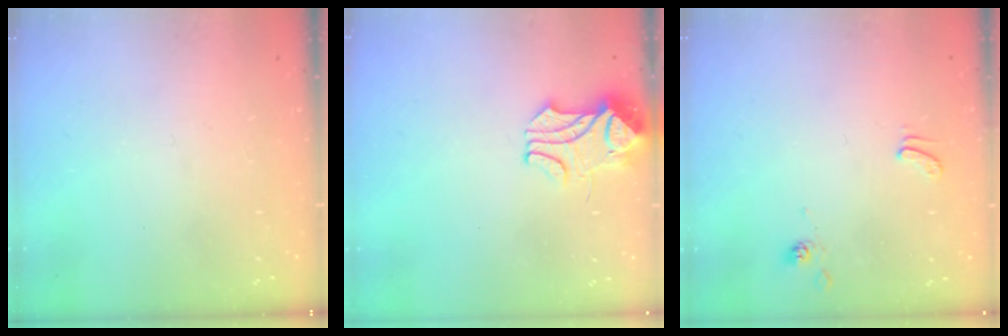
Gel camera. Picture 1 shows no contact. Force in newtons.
{"total": 2.1, "press": 1.9, "slide": 0.9}
{"total": 1.7, "press": 1.6, "slide": 0.6}